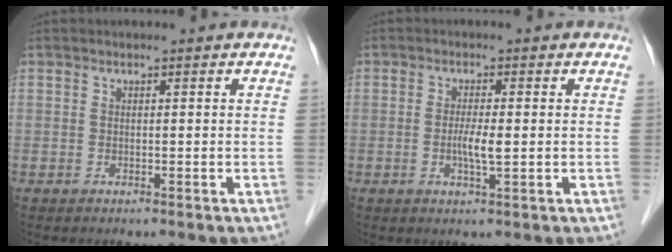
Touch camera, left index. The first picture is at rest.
{"total": 3.0, "force": [-0.3, 0.2, 3.0], "torque": [-0.061, -0.004, -0.007]}